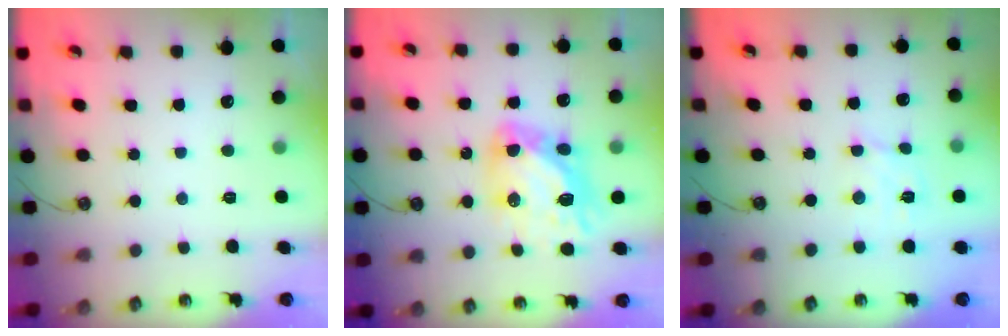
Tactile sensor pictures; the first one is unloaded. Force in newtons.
{"total": 14.2, "press": 14.1, "slide": 1.5}
{"total": 4.7, "press": 4.7, "slide": 0.1}